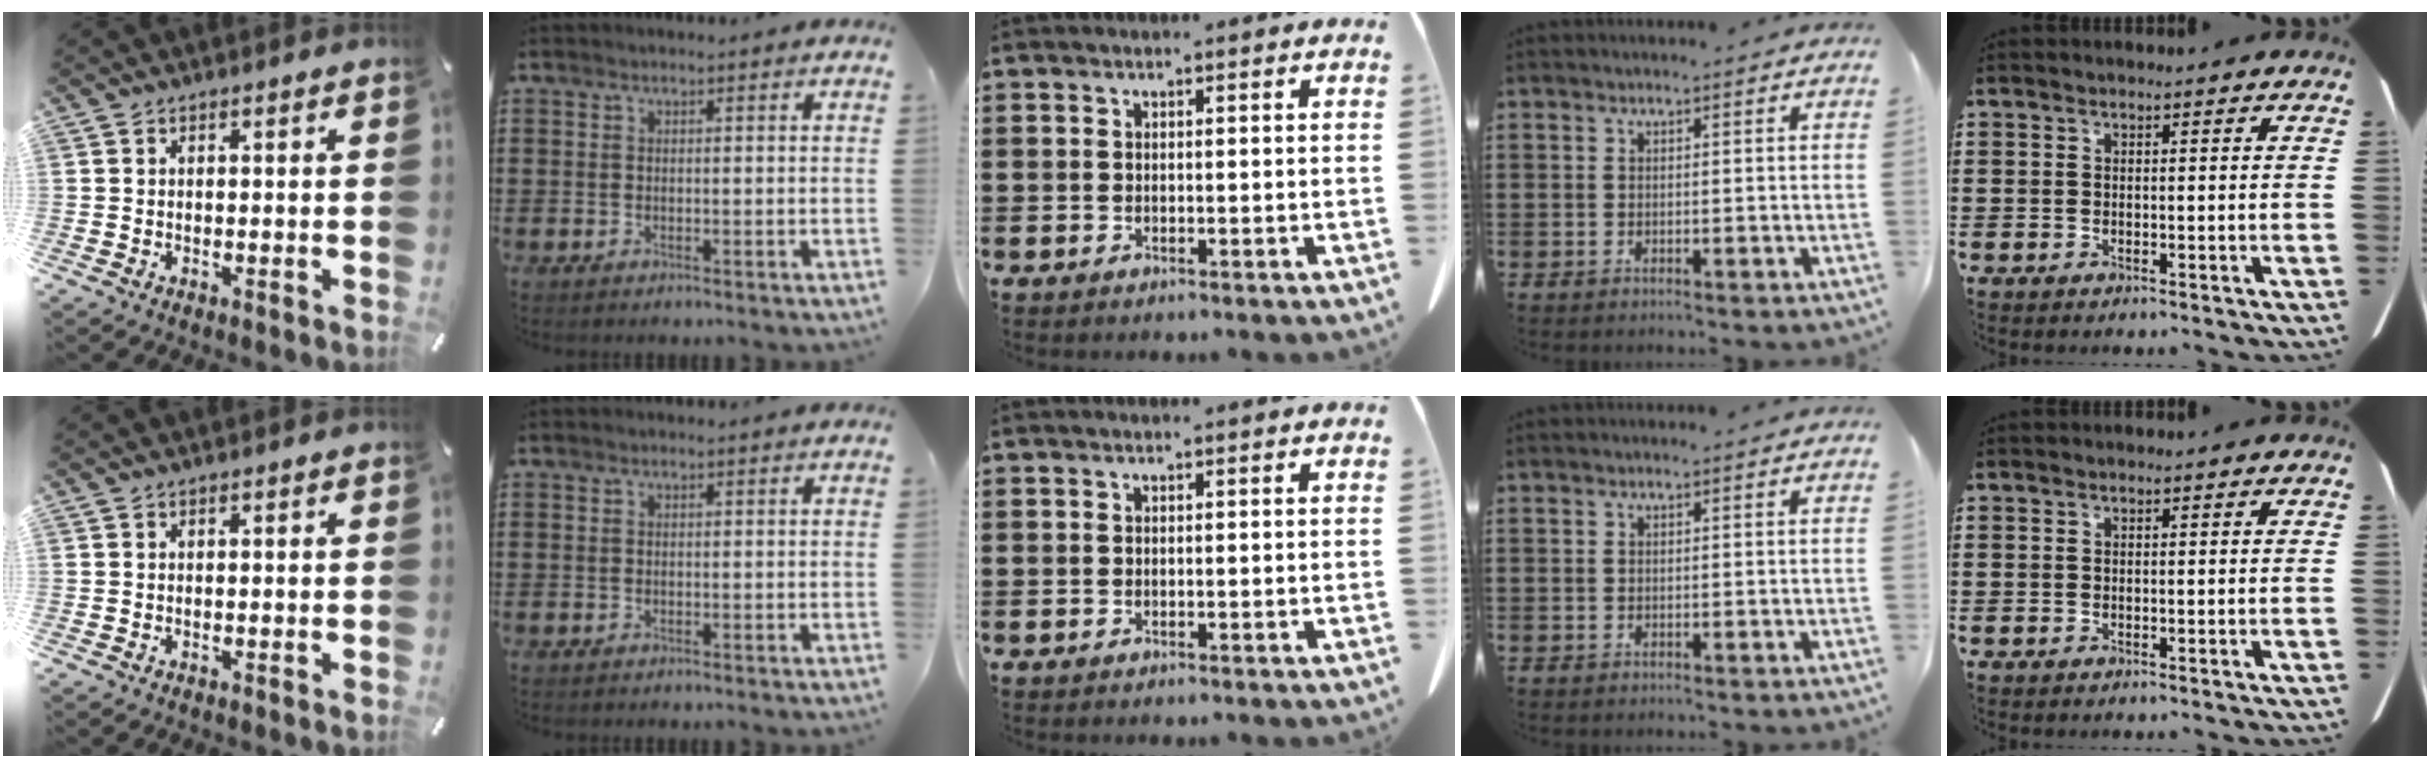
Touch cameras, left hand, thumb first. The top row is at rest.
{}